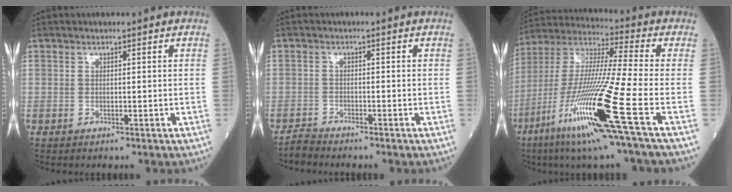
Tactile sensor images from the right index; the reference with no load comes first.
{"total": 1.9, "force": [-1.9, -0.1, -0.1], "torque": [0.003, -0.009, -0.038]}
{"total": 20.4, "force": [-8.4, -0.8, 18.5], "torque": [-0.401, -0.043, -0.168]}